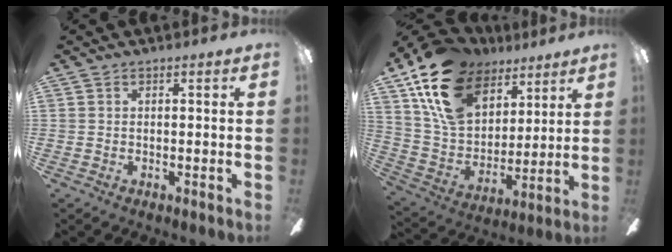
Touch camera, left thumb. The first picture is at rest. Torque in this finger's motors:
{"motor_torque": [2.48, 2.52, 1.34, -1.43, 0.18]}